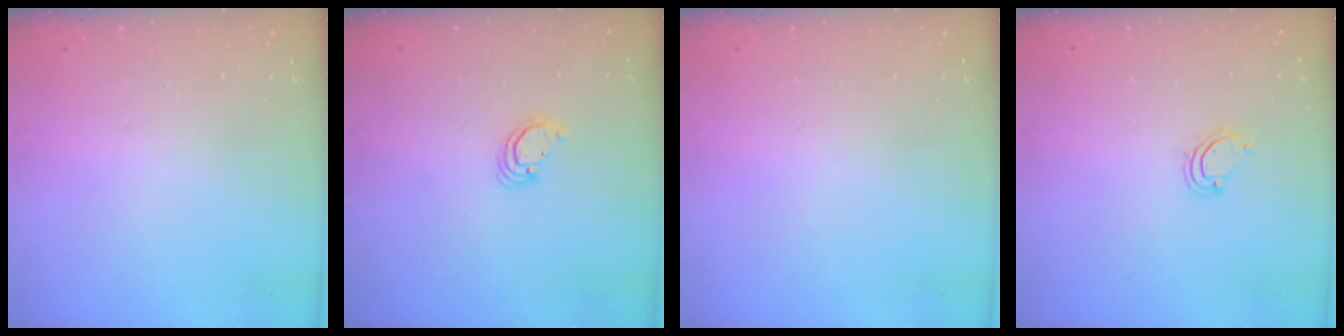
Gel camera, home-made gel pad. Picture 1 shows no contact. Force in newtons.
{"total": 3.7, "press": 3.6, "slide": 0.2}
{"total": 0.0}
{"total": 3.9, "press": 3.9, "slide": 0.3}